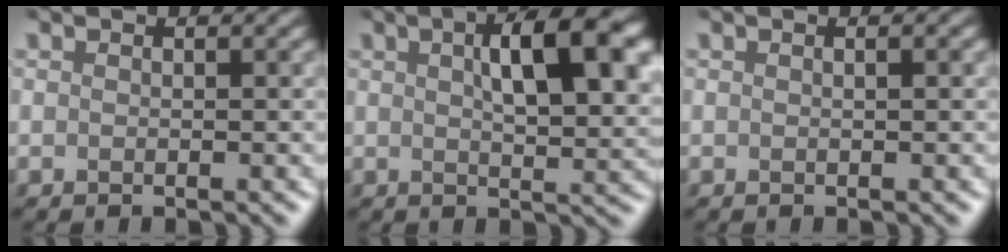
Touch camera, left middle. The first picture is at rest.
{"total": 7.2, "force": [2.4, 1.4, 6.6], "torque": [-0.091, 0.017, 0.044]}
{"total": 1.8, "force": [0.7, 1.0, 1.3], "torque": [0.004, 0.007, -0.010]}